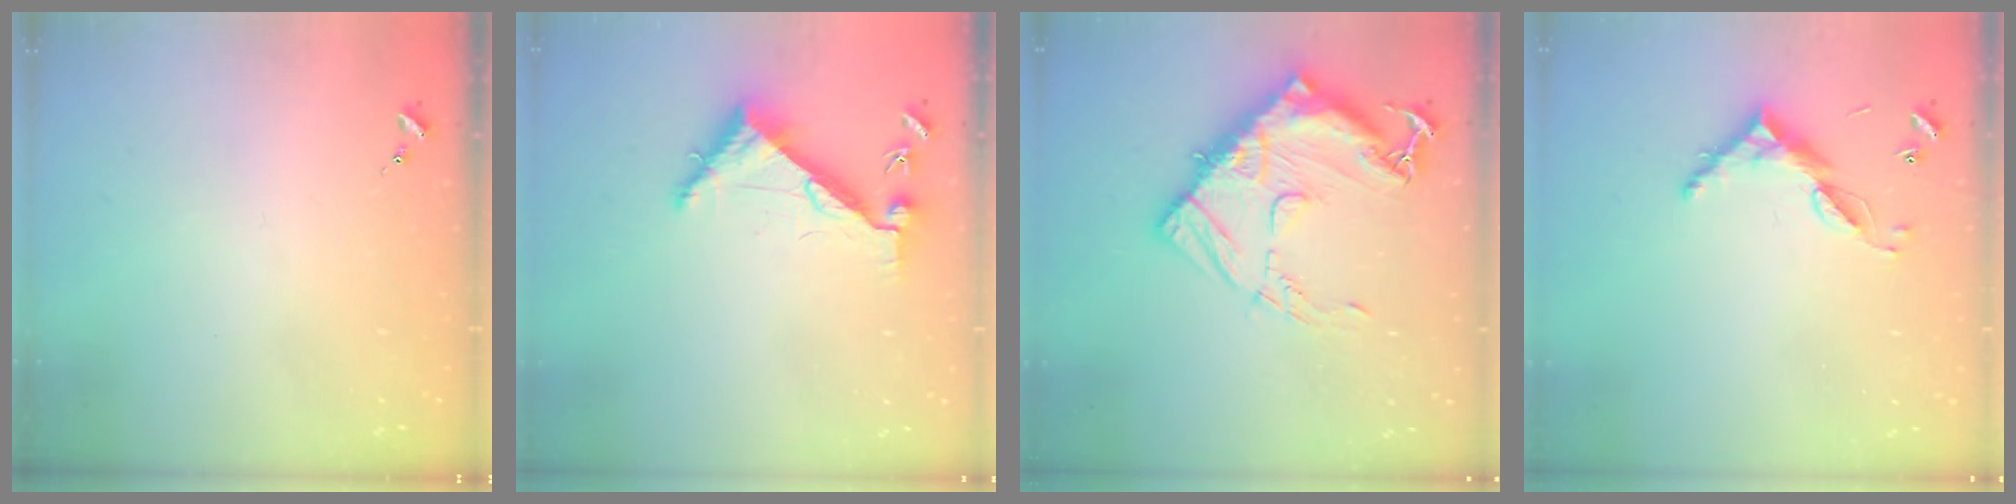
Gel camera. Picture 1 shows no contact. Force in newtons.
{"total": 6.2, "press": 6.2, "slide": 0.7}
{"total": 19.9, "press": 19.8, "slide": 1.7}
{"total": 8.7, "press": 8.7, "slide": 0.5}